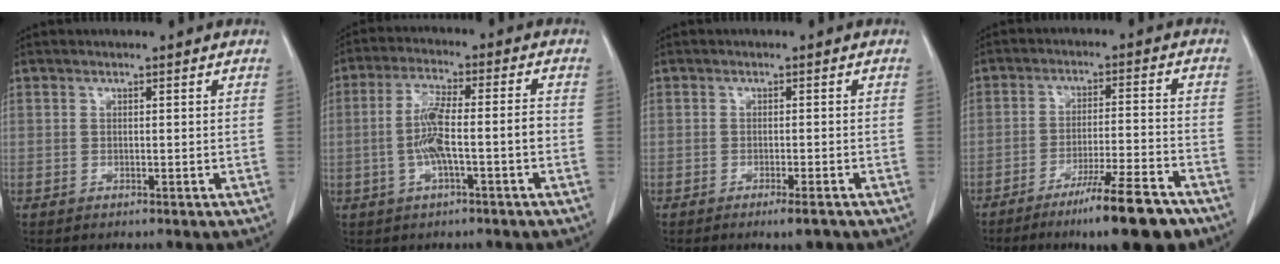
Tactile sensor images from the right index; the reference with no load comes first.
{"total": 8.0, "force": [-1.7, 0.9, 7.8], "torque": [-0.152, 0.016, -0.032]}
{"total": 2.5, "force": [-1.8, 0.2, 1.7], "torque": [-0.022, -0.003, -0.025]}
{"total": 12.4, "force": [-9.0, 0.7, 8.5], "torque": [-0.125, -0.015, -0.141]}